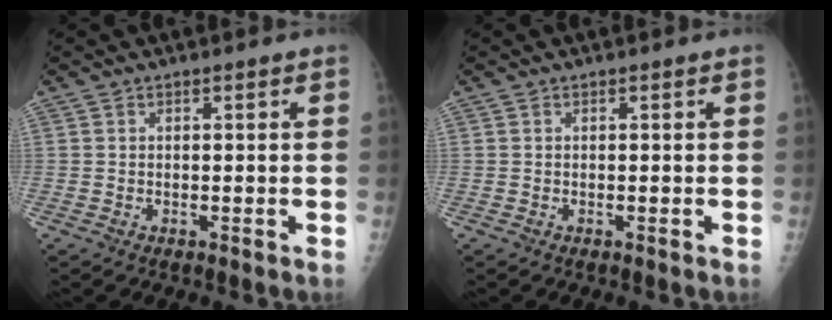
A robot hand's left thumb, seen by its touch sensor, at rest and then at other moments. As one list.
[{"total": 0.0}]